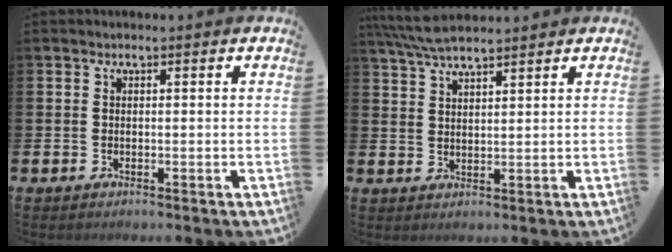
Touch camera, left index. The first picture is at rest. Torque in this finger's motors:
{"motor_torque": [0.96, -1.18, 0.30, 0.09]}